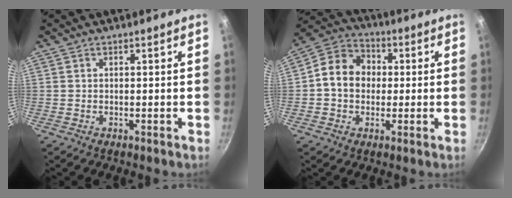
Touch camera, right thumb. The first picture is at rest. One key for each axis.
{"total": 10.3, "fx": 0.2, "fy": 8.6, "fz": 5.7, "tx": -0.068, "ty": 0.022, "tz": -0.018}